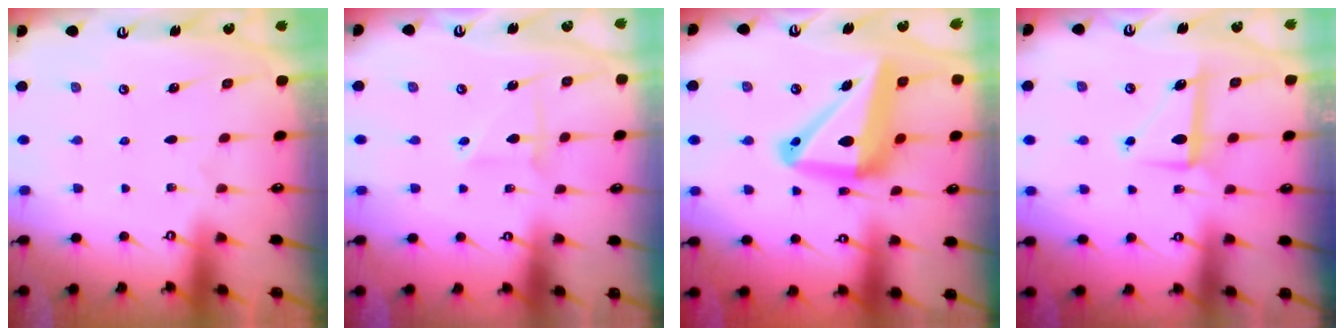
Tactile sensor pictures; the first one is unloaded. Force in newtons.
{"total": 4.6, "press": 4.5, "slide": 0.4}
{"total": 17.2, "press": 17.1, "slide": 2.3}
{"total": 7.3, "press": 7.3, "slide": 0.8}